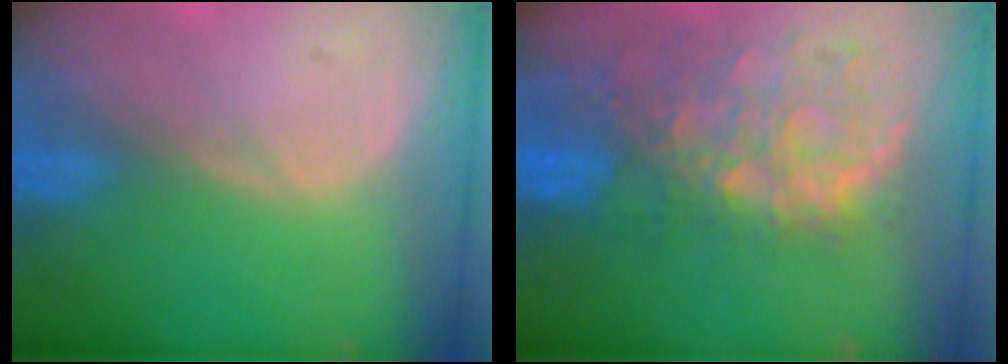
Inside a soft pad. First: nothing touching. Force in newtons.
{"total": 11.1, "press": 9.7, "slide": 5.5}